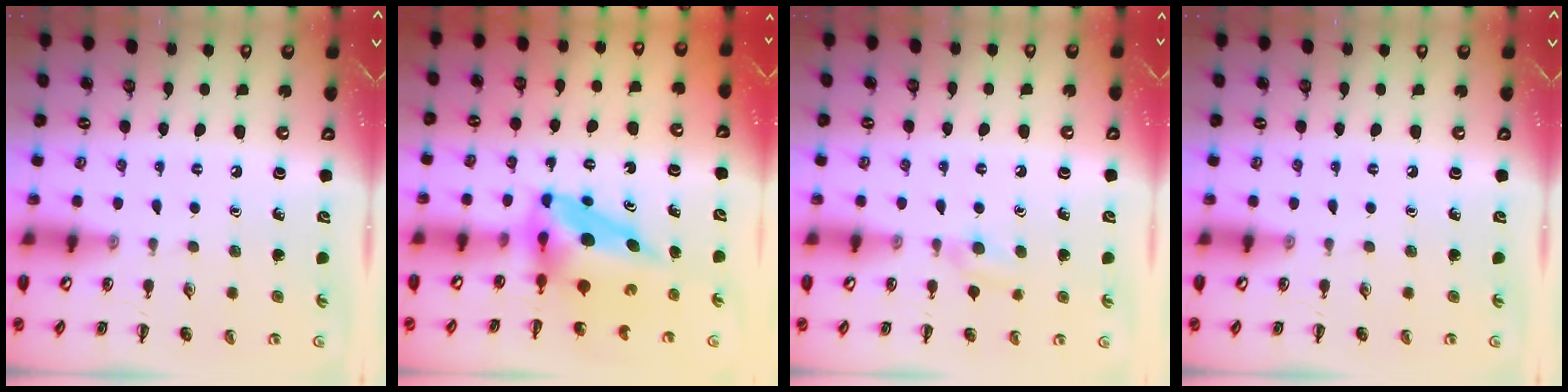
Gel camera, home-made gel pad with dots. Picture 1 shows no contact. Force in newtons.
{"total": 6.5, "press": 6.3, "slide": 1.6}
{"total": 4.7, "press": 4.4, "slide": 1.7}
{"total": 0.0}